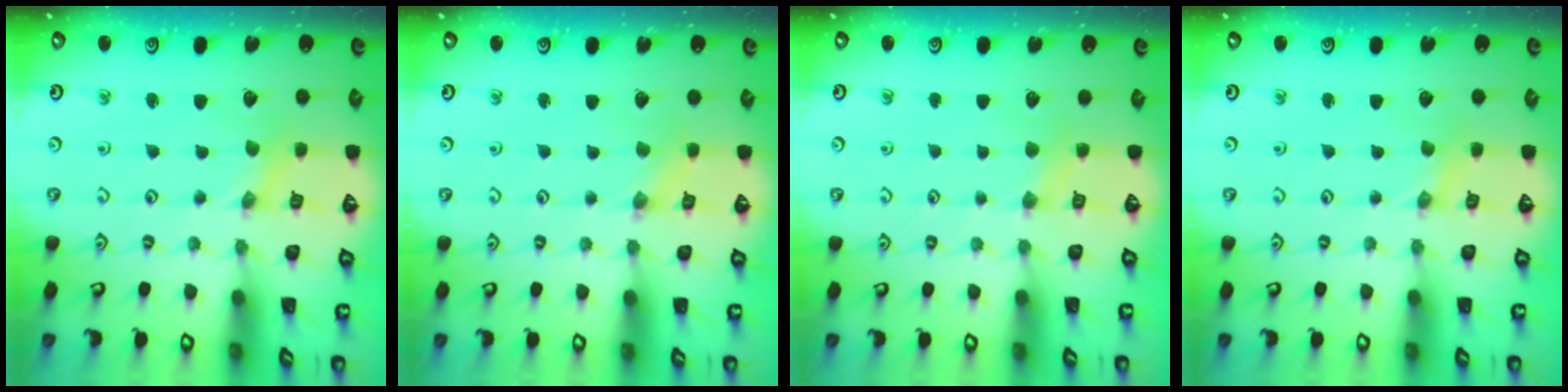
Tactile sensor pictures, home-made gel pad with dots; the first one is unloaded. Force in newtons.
{"total": 0.0}
{"total": 3.9, "press": 3.8, "slide": 0.5}
{"total": 0.0}